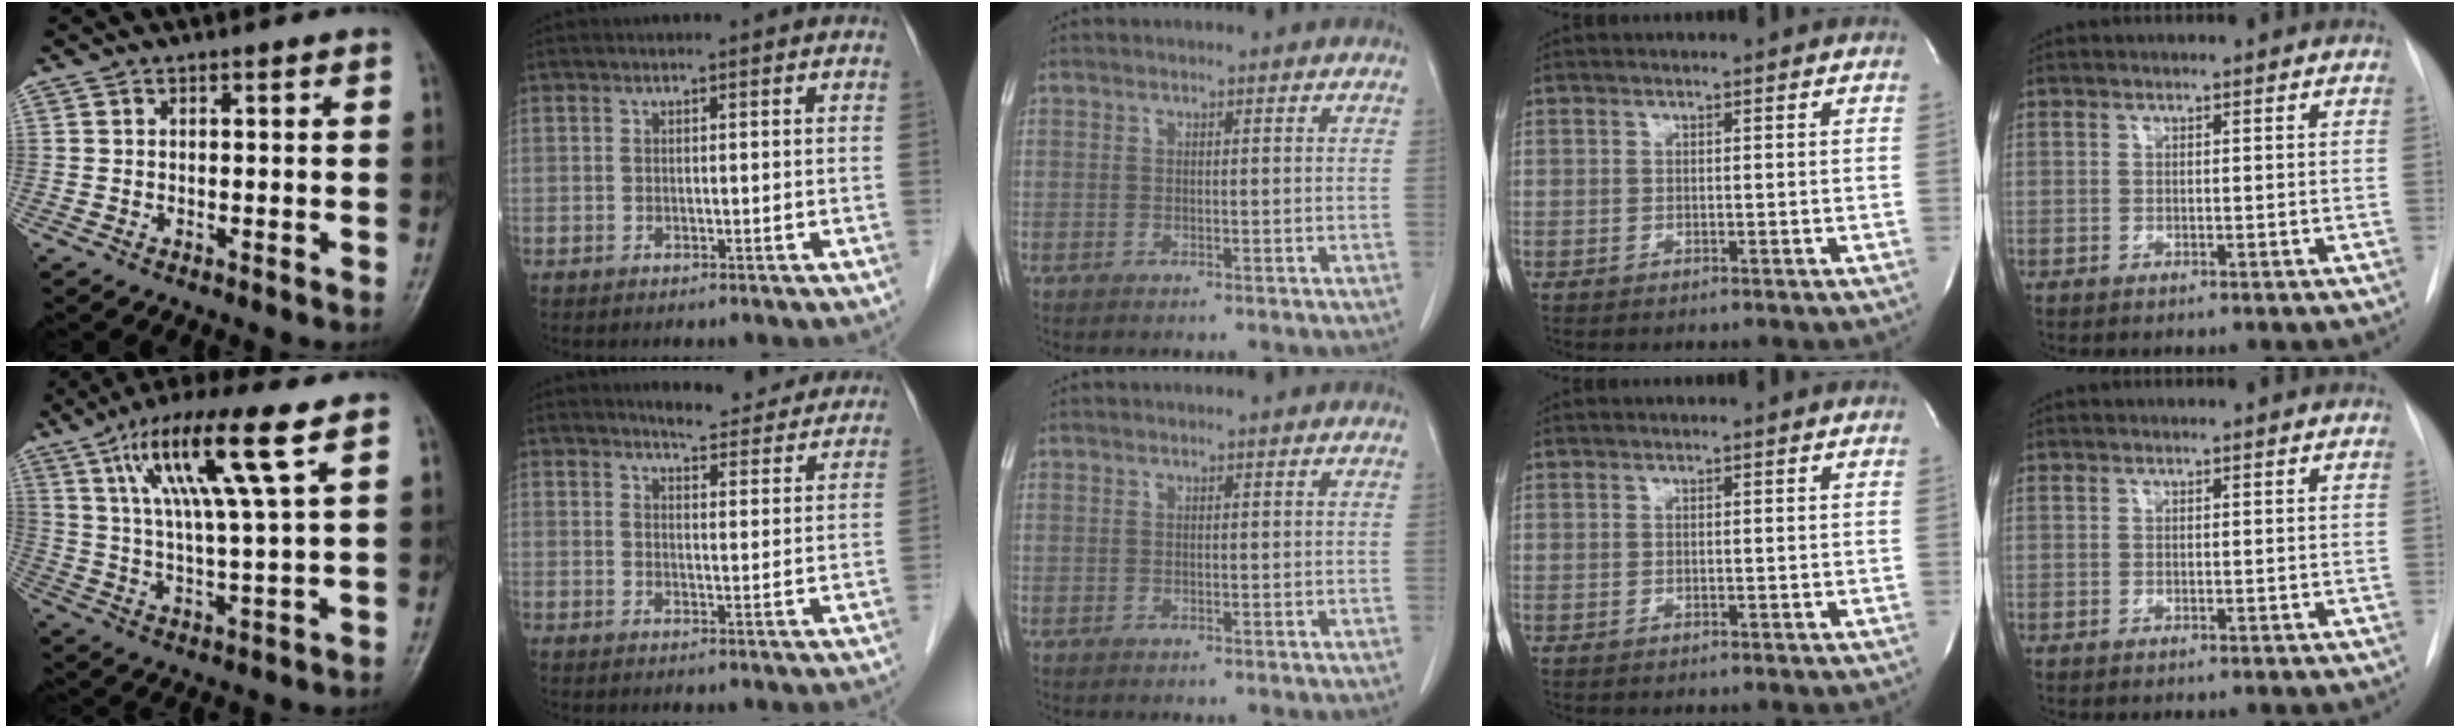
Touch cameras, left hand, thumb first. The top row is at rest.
{"thumb": {"total": 15.1, "force": [7.1, 1.4, 13.3], "torque": [-0.251, -0.016, 0.127]}, "index": {"total": 10.8, "force": [10.3, 2.0, 2.5], "torque": [-0.018, -0.012, 0.112]}}